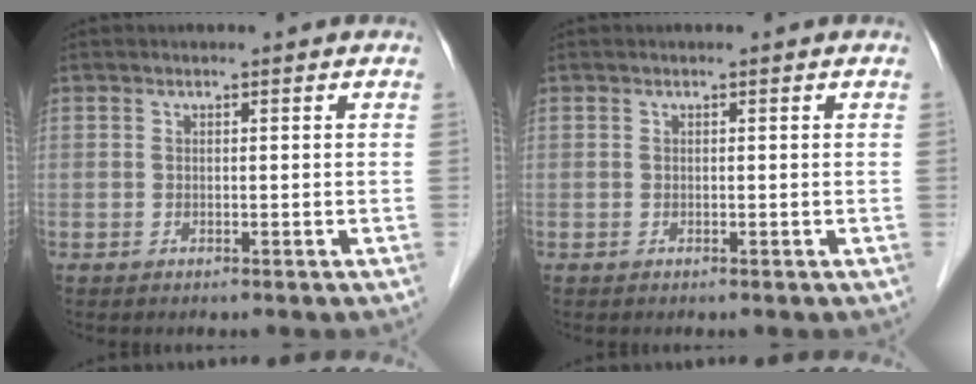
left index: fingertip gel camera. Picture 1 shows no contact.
{"total": 0.0}